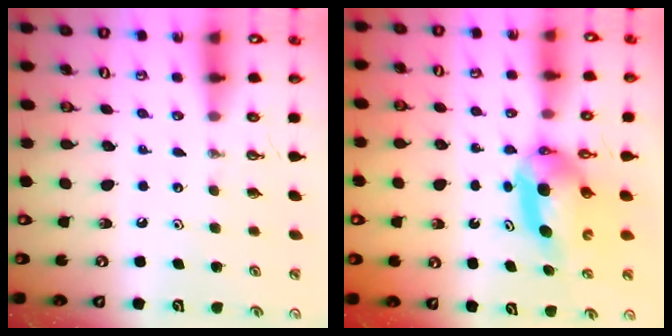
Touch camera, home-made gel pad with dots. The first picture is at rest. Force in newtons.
{"total": 6.8, "press": 6.7, "slide": 0.8}